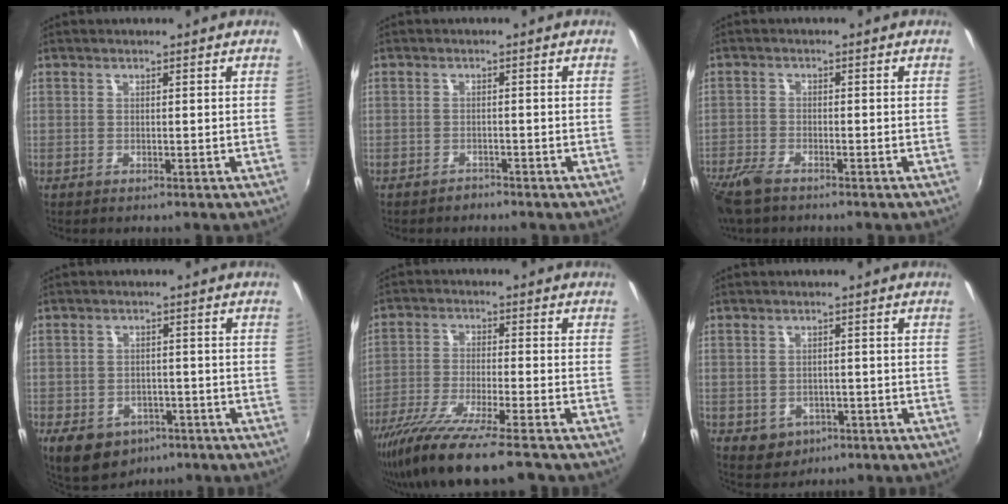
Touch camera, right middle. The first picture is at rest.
{"total": 1.6, "force": [-1.4, 0.8, -0.1], "torque": [-0.001, 0.003, -0.021]}
{"total": 6.7, "force": [-5.2, 2.3, 3.7], "torque": [-0.104, -0.021, -0.105]}
{"total": 12.0, "force": [-7.1, 8.0, 5.4], "torque": [-0.133, -0.008, -0.097]}
{"total": 14.8, "force": [-11.7, 0.9, 9.0], "torque": [-0.185, -0.044, -0.209]}
{"total": 5.4, "force": [-2.1, 4.5, 2.0], "torque": [-0.051, -0.005, -0.019]}